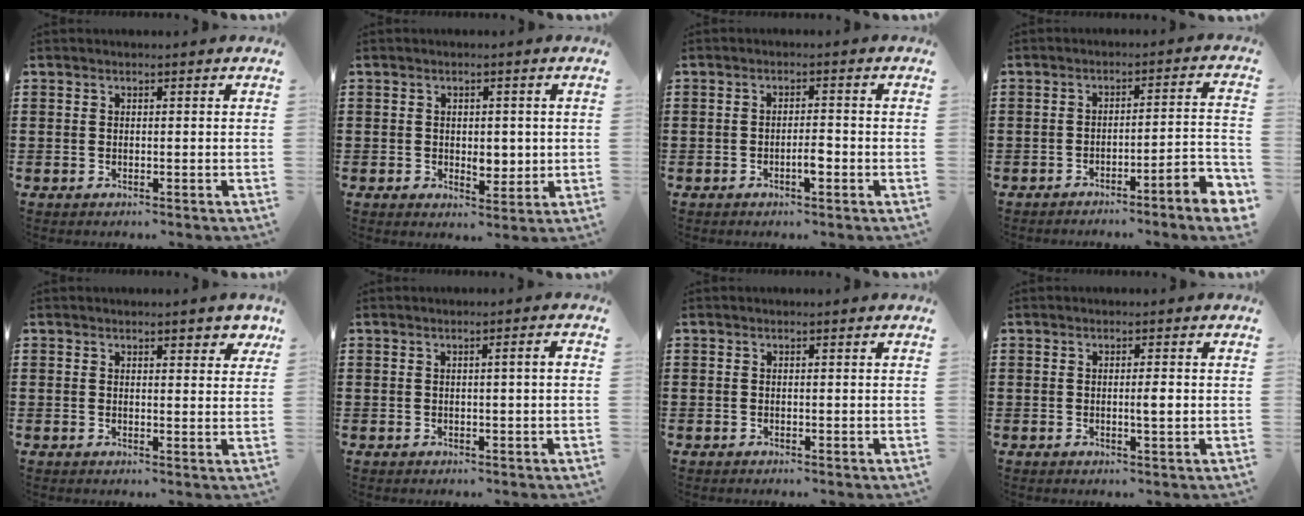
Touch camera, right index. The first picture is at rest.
{"total": 3.3, "force": [0.1, 2.3, 2.3], "torque": [-0.032, 0.002, -0.004]}
{"total": 2.7, "force": [-1.2, 0.5, 2.3], "torque": [-0.042, 0.003, -0.023]}
{"total": 4.6, "force": [-3.9, -0.4, 2.4], "torque": [-0.041, -0.012, -0.080]}
{"total": 2.1, "force": [1.6, 0.8, 1.1], "torque": [-0.010, 0.001, 0.025]}
{"total": 1.3, "force": [-0.2, -0.2, 1.3], "torque": [-0.020, -0.003, -0.005]}
{"total": 0.0}
{"total": 2.1, "force": [-0.2, 0.2, 2.1], "torque": [-0.037, -0.003, -0.004]}